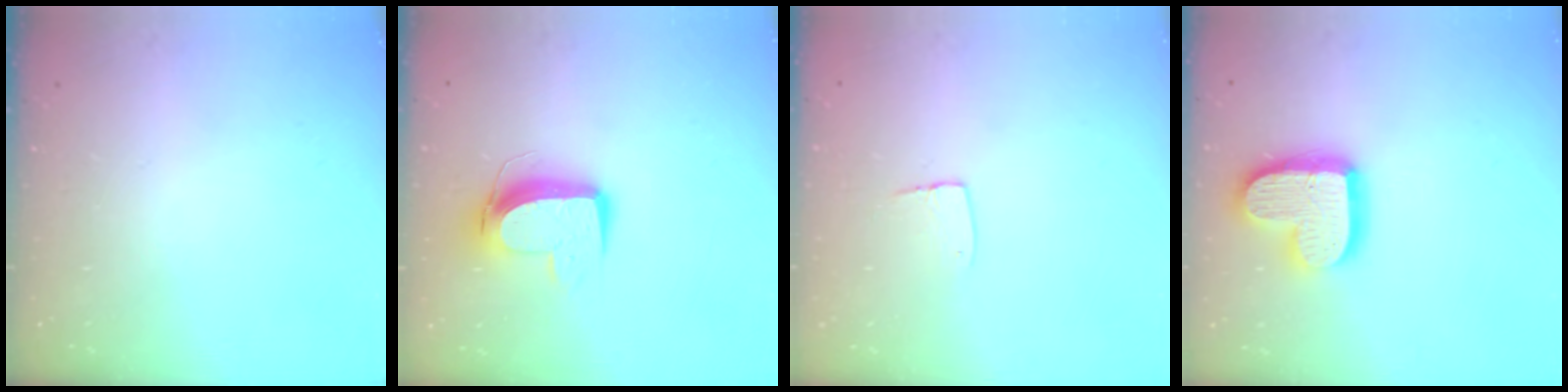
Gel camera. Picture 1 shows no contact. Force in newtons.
{"total": 10.6, "press": 10.6, "slide": 0.9}
{"total": 5.3, "press": 5.3, "slide": 0.4}
{"total": 16.7, "press": 16.6, "slide": 1.2}